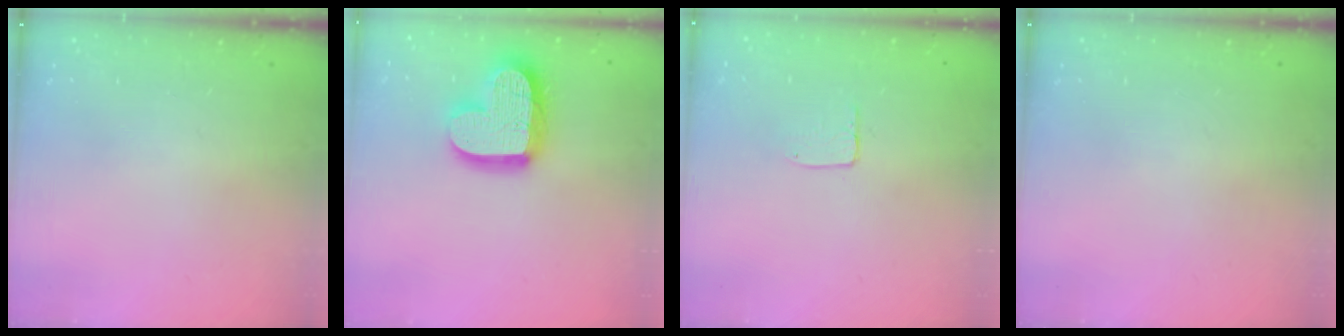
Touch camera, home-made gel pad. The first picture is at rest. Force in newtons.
{"total": 17.7, "press": 17.6, "slide": 1.3}
{"total": 3.8, "press": 3.8, "slide": 0.3}
{"total": 0.0}